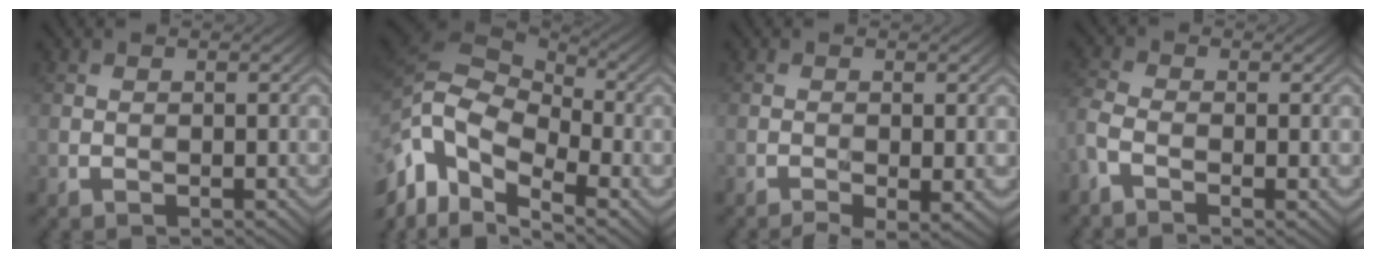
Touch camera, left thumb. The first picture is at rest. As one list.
[{"total": 14.1, "force": [-4.7, 8.4, 10.4], "torque": [-0.246, -0.010, -0.074]}, {"total": 2.6, "force": [-1.1, 0.4, 2.3], "torque": [-0.042, -0.003, -0.015]}, {"total": 3.6, "force": [-1.9, 1.4, 2.6], "torque": [-0.073, -0.007, -0.050]}]